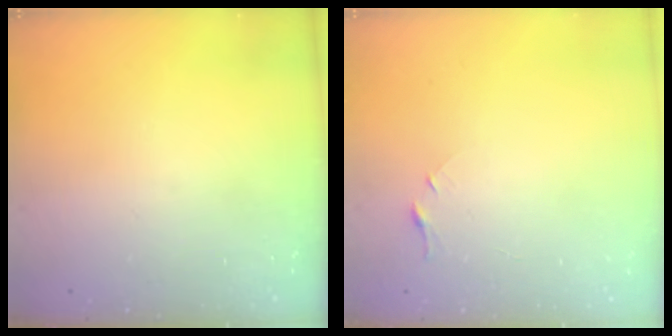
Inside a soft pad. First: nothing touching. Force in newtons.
{"total": 2.8, "press": 2.7, "slide": 0.4}